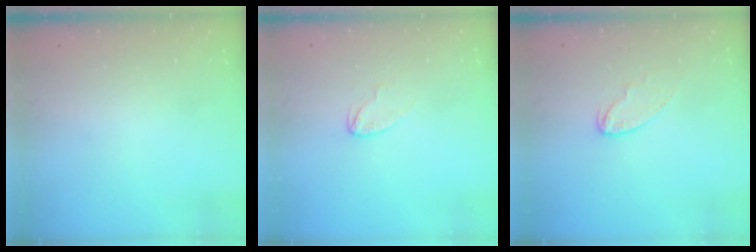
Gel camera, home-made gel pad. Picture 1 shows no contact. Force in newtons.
{"total": 3.5, "press": 3.5, "slide": 0.2}
{"total": 5.3, "press": 5.3, "slide": 0.5}